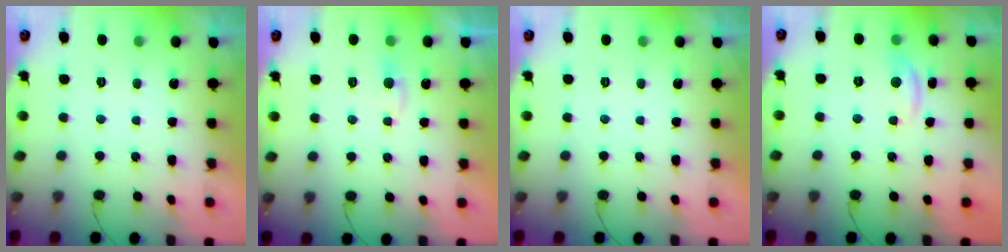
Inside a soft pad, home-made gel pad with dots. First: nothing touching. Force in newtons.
{"total": 3.1, "press": 3.0, "slide": 0.4}
{"total": 0.0}
{"total": 5.5, "press": 5.5, "slide": 0.3}